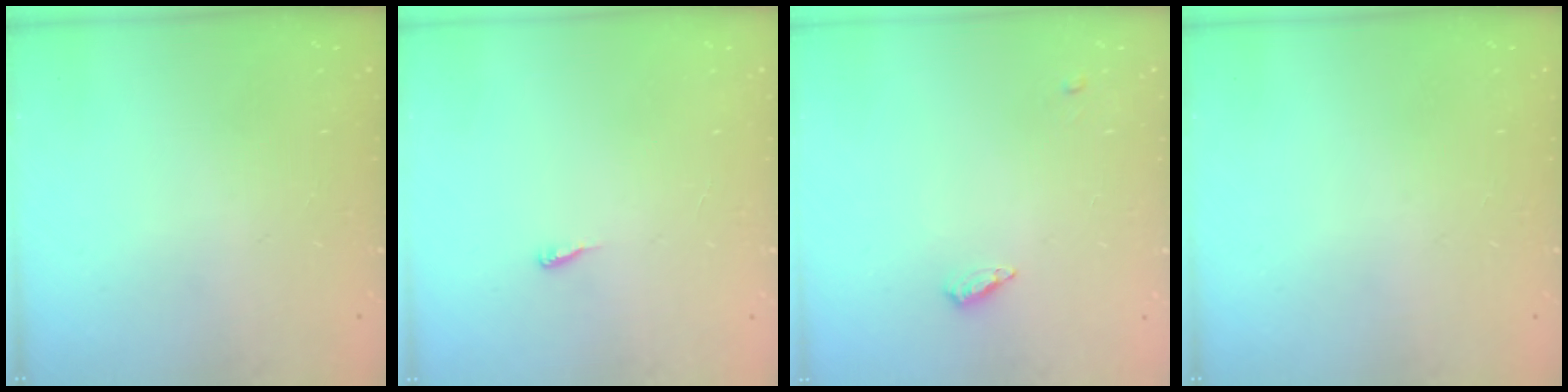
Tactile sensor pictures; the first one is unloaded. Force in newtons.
{"total": 4.1, "press": 4.0, "slide": 0.5}
{"total": 4.2, "press": 4.2, "slide": 0.5}
{"total": 0.0}